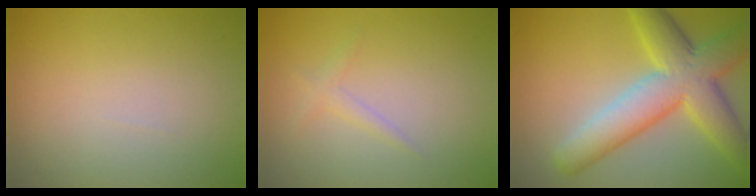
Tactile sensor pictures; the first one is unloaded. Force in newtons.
{"total": 1.1, "press": 1.1, "slide": 0.0}
{"total": 8.5, "press": 8.5, "slide": 0.2}